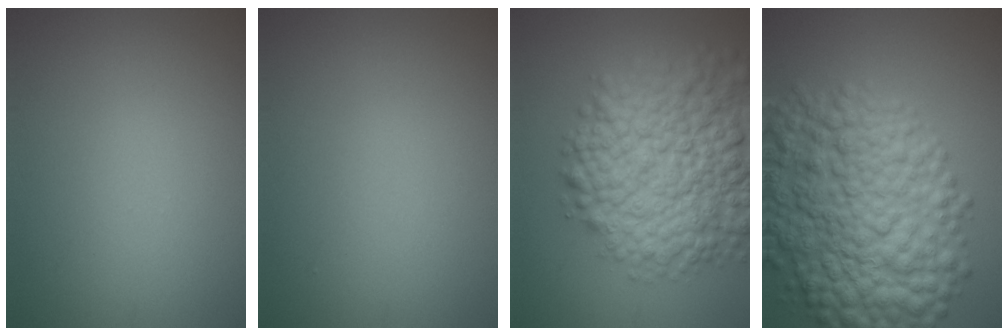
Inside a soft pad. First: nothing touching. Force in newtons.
{"total": 0.0}
{"total": 12.3, "press": 12.3, "slide": 0.5}
{"total": 11.5, "press": 11.4, "slide": 0.2}